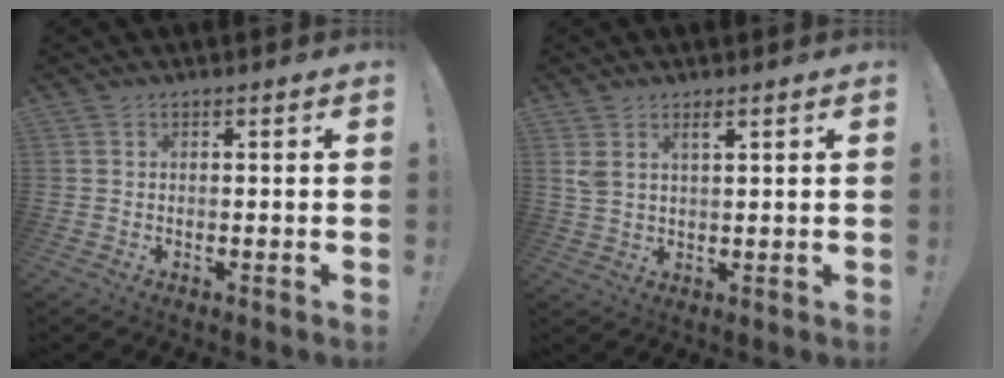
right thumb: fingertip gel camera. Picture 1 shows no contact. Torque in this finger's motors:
{"motor_torque": [0.01, 0.01, 0.07, 0.07, 0.00]}